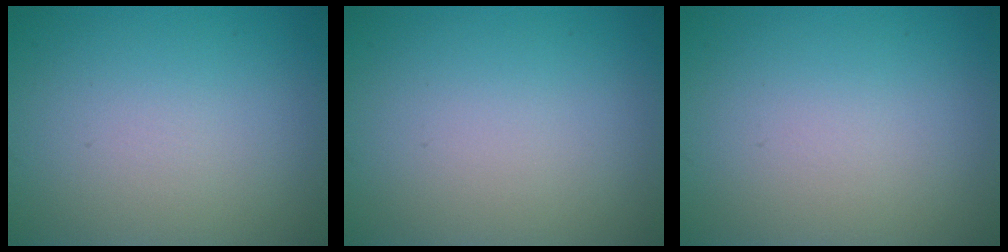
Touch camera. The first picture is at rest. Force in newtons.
{"total": 0.0}
{"total": 0.0}